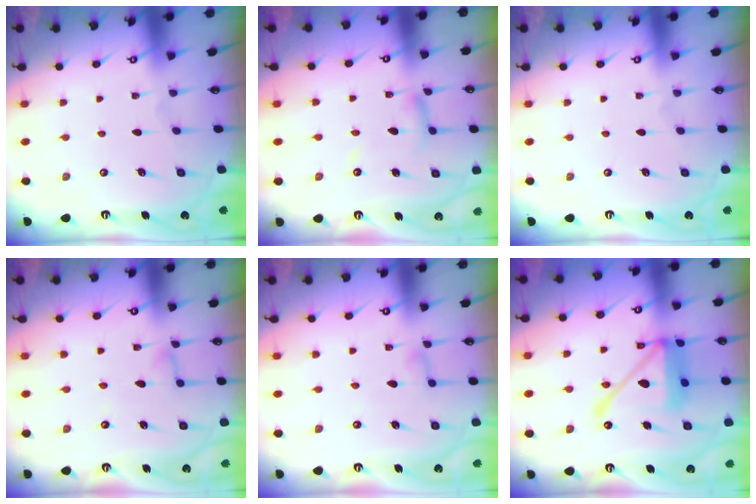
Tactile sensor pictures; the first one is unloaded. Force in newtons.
{"total": 7.0, "press": 7.0, "slide": 0.5}
{"total": 0.0}
{"total": 3.9, "press": 3.9, "slide": 0.4}
{"total": 4.9, "press": 4.9, "slide": 0.6}
{"total": 17.2, "press": 17.1, "slide": 1.8}